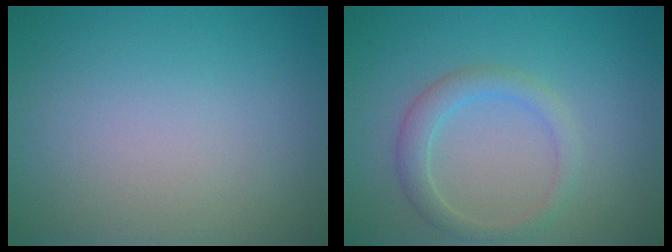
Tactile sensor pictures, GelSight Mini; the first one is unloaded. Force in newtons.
{"total": 2.4, "press": 2.4, "slide": 0.1}